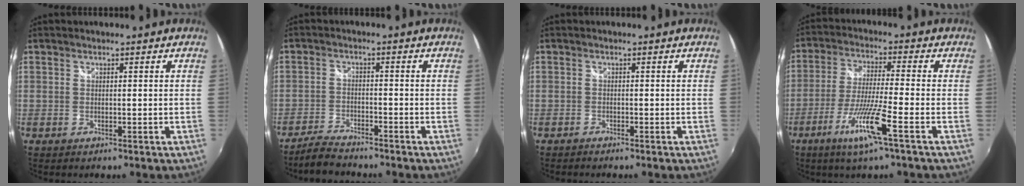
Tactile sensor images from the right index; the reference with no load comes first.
{"total": 5.8, "force": [-5.3, 1.4, 2.1], "torque": [-0.063, -0.010, -0.098]}
{"total": 0.9, "force": [-0.9, 0.2, 0.2], "torque": [-0.009, -0.004, -0.018]}
{"total": 10.4, "force": [-5.2, -0.7, 9.0], "torque": [-0.188, -0.013, -0.102]}